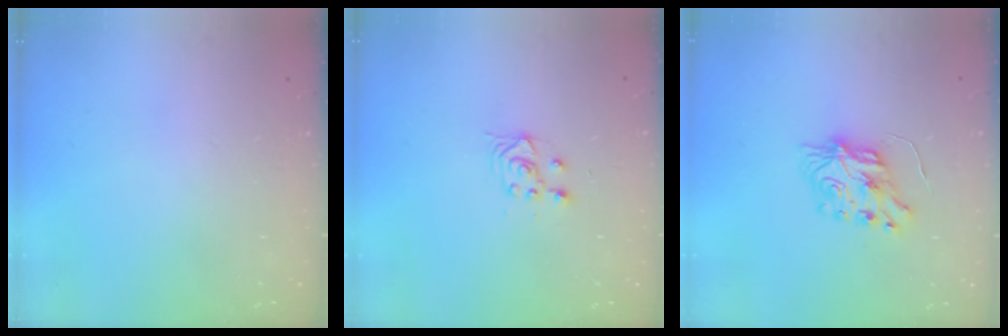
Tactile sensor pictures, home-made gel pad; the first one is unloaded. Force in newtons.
{"total": 3.0, "press": 2.6, "slide": 1.3}
{"total": 7.3, "press": 7.3, "slide": 0.3}